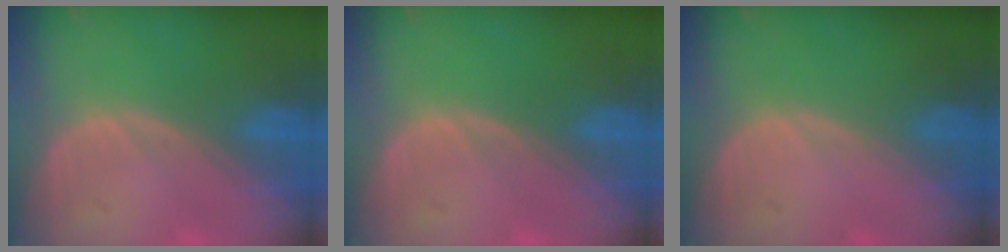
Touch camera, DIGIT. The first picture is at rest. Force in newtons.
{"total": 0.0}
{"total": 0.0}